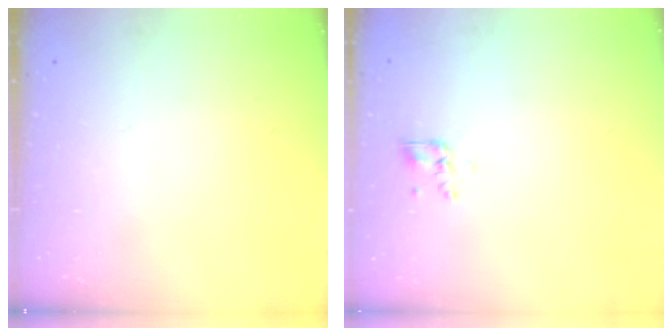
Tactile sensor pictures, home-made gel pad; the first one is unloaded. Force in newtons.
{"total": 3.1, "press": 2.9, "slide": 1.1}